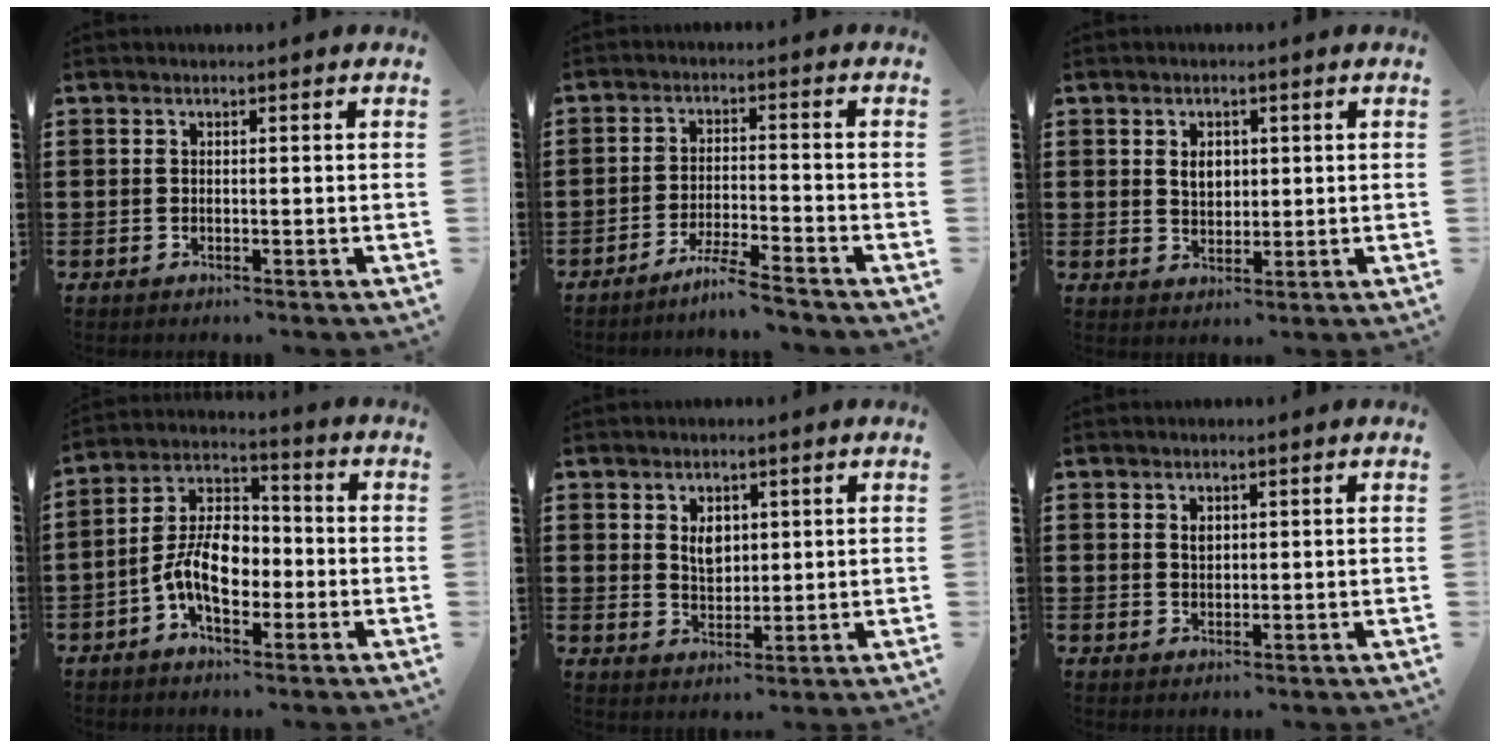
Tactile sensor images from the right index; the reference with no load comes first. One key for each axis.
{"total": 4.6, "fx": -4.3, "fy": -0.6, "fz": 1.6, "tx": -0.035, "ty": -0.008, "tz": -0.085}
{"total": 2.9, "fx": 0.7, "fy": 2.1, "fz": 2.0, "tx": -0.037, "ty": 0.006, "tz": 0.009}
{"total": 8.9, "fx": -2.6, "fy": 5.1, "fz": 6.8, "tx": -0.153, "ty": 0.004, "tz": -0.054}
{"total": 3.5, "fx": 1.3, "fy": 2.3, "fz": 2.3, "tx": -0.036, "ty": 0.002, "tz": 0.019}
{"total": 1.3, "fx": 0.6, "fy": 0.8, "fz": 0.8, "tx": -0.016, "ty": 0.004, "tz": 0.011}